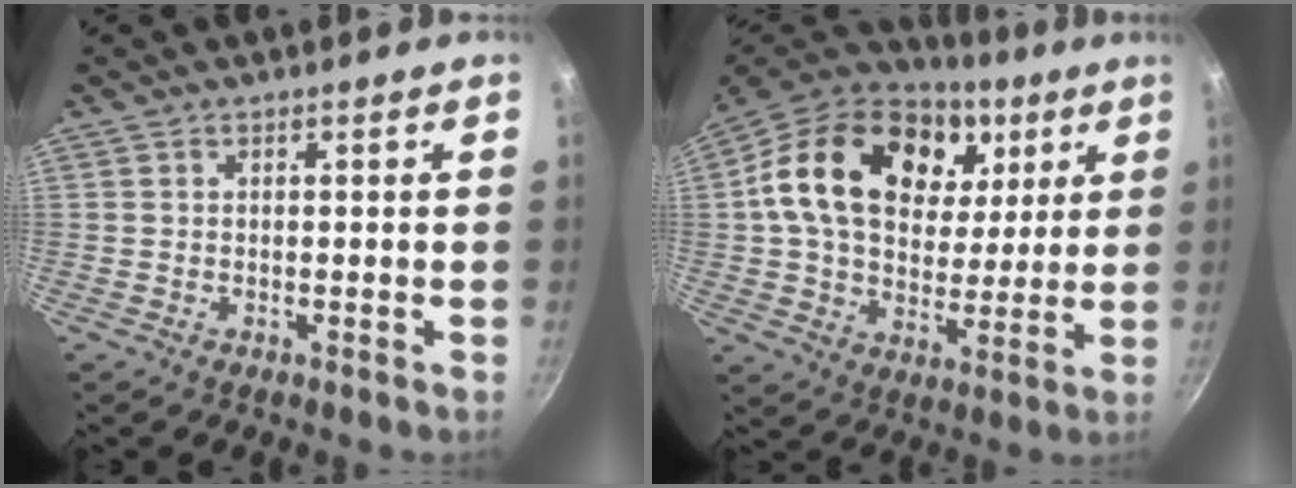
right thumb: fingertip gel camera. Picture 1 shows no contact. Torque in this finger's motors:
{"motor_torque": [0.37, 3.31, 0.93, -0.66, 0.48]}